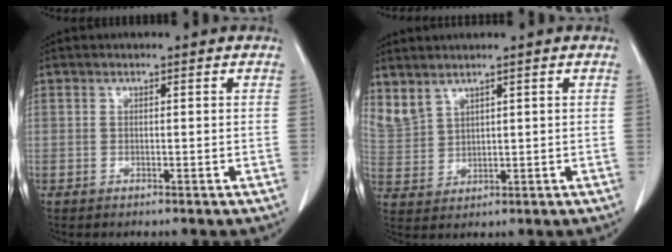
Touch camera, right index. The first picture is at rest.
{"total": 6.3, "force": [5.1, 2.7, 2.5], "torque": [-0.071, 0.007, 0.130]}